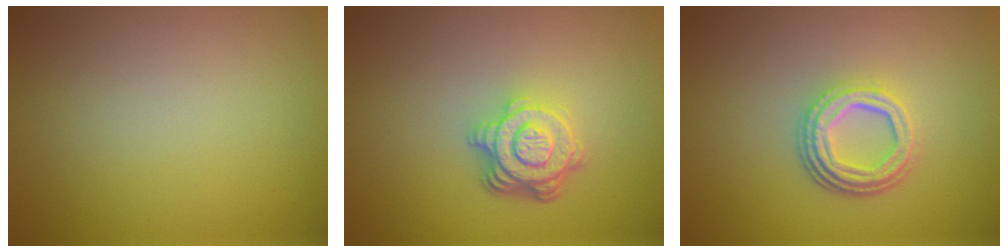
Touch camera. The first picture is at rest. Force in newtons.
{"total": 4.9, "press": 3.5, "slide": 3.4}
{"total": 4.4, "press": 3.3, "slide": 3.0}